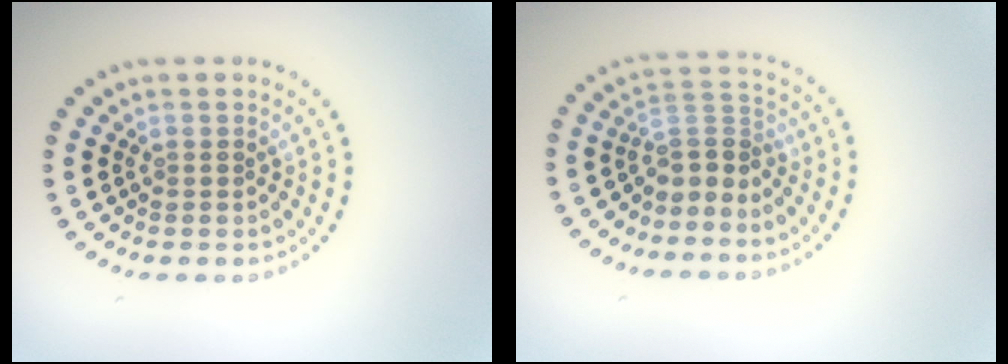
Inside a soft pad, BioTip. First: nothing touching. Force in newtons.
{"total": 2.9, "press": 2.1, "slide": 2.0}